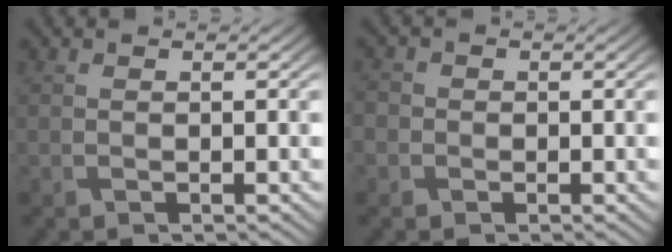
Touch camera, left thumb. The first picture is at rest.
{"total": 1.9, "force": [-0.4, 1.9, 0.4], "torque": [-0.007, 0.002, -0.015]}